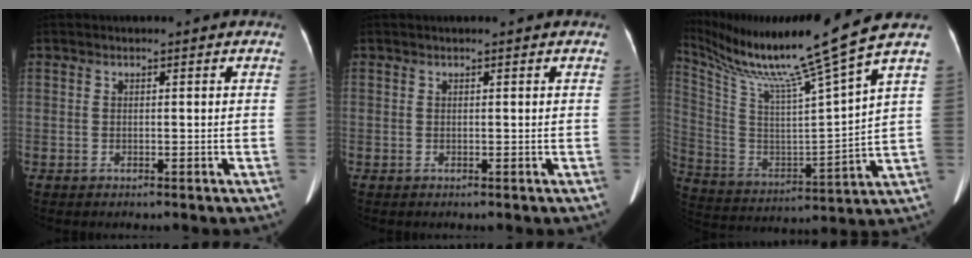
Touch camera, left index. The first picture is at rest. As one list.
[{"total": 0.7, "force": [0.7, 0.0, 0.3], "torque": [-0.004, 0.015, 0.012]}, {"total": 19.6, "force": [15.6, -2.8, 11.5], "torque": [-0.220, -0.042, 0.271]}]